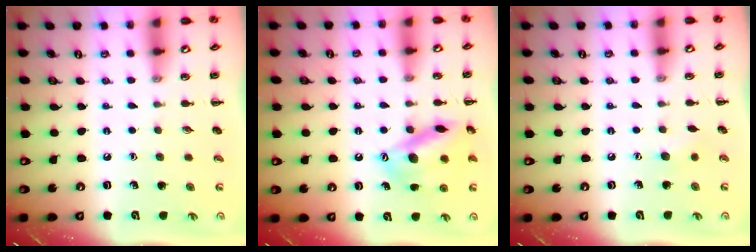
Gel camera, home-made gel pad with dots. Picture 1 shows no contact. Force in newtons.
{"total": 16.1, "press": 16.0, "slide": 1.9}
{"total": 4.6, "press": 4.5, "slide": 1.2}